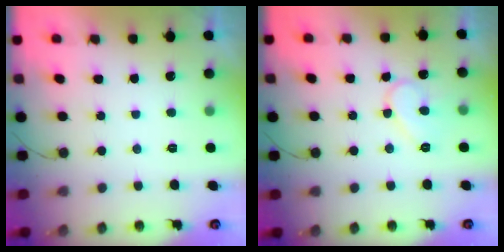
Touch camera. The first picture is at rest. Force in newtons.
{"total": 7.4, "press": 7.3, "slide": 0.7}